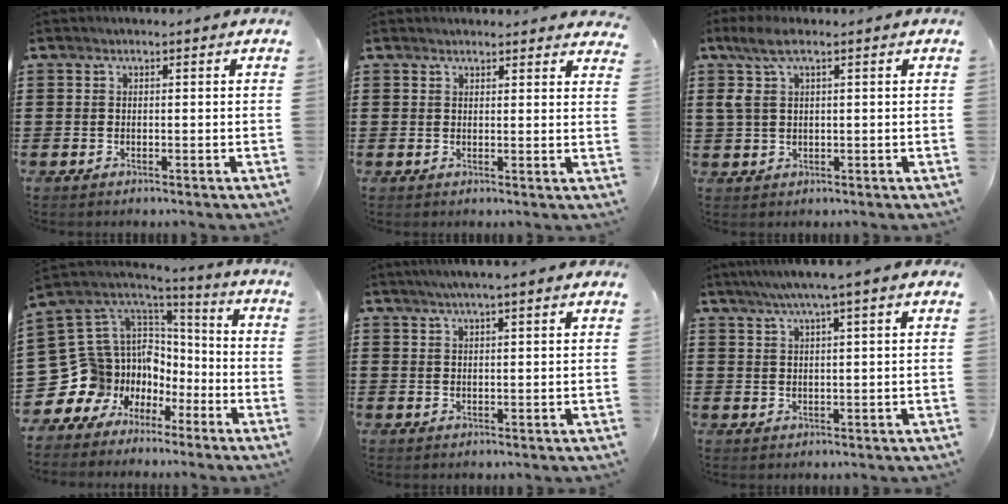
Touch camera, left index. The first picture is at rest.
{"total": 1.9, "force": [1.8, 0.3, 0.3], "torque": [-0.001, -0.002, 0.034]}
{"total": 5.2, "force": [1.7, 1.9, 4.6], "torque": [-0.112, 0.000, 0.024]}
{"total": 11.3, "force": [-3.3, 10.6, 1.6], "torque": [-0.103, -0.033, -0.038]}
{"total": 2.7, "force": [2.2, -0.1, 1.6], "torque": [-0.037, 0.001, 0.040]}
{"total": 3.9, "force": [2.6, -0.4, 2.8], "torque": [-0.061, -0.002, 0.044]}